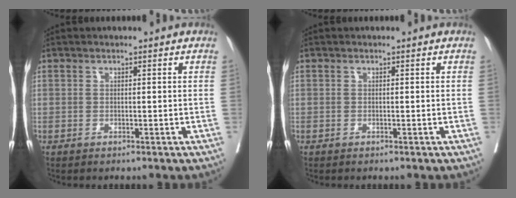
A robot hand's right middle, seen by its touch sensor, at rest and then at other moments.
{"total": 0.0}